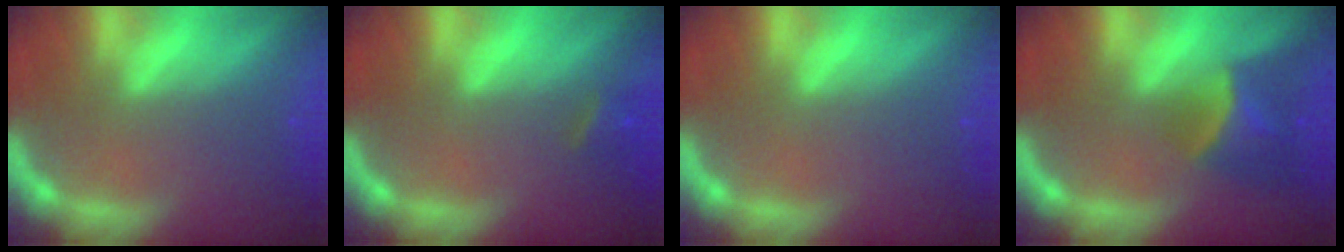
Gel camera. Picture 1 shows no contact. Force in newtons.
{"total": 1.9}
{"total": 0.0}
{"total": 5.5}